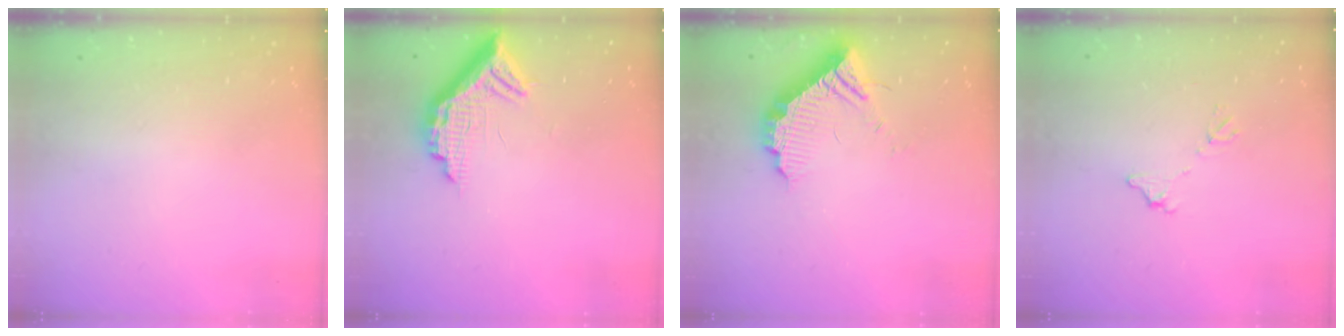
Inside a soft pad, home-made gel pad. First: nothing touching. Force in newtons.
{"total": 13.5, "press": 13.5, "slide": 1.2}
{"total": 10.6, "press": 10.6, "slide": 0.2}
{"total": 6.2, "press": 6.2, "slide": 0.3}